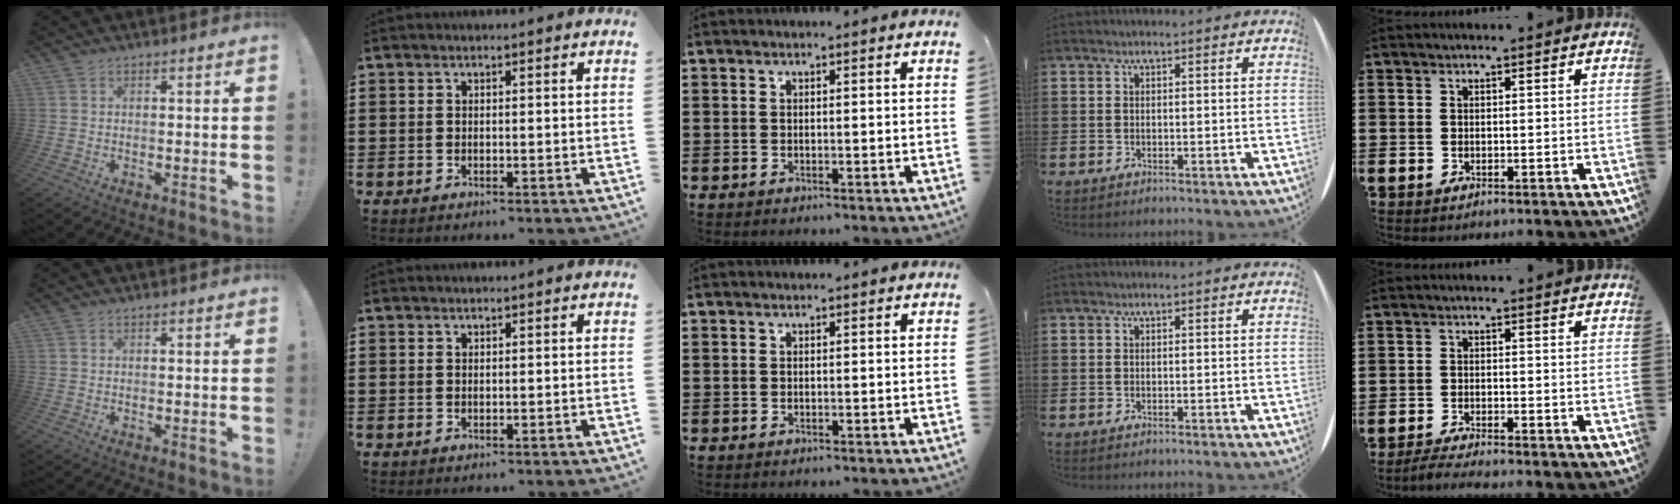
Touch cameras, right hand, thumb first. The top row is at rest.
{"little": {"total": 1.8, "force": [-1.6, -0.2, 0.7], "torque": [-0.010, 0.005, -0.032]}}